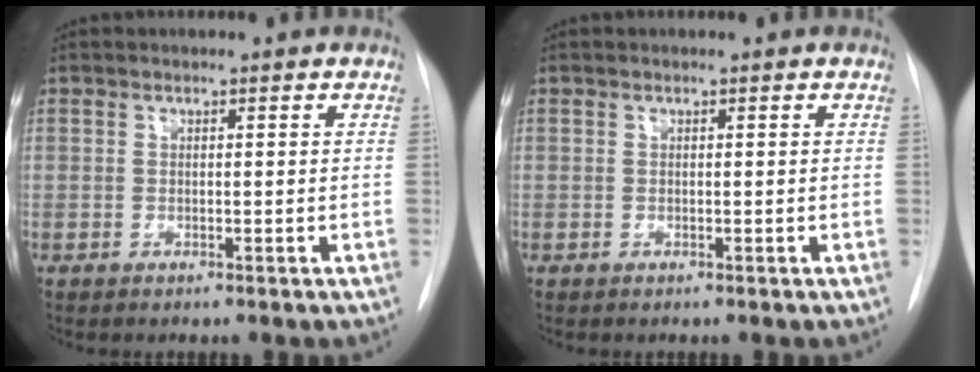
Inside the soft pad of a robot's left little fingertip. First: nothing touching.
{"total": 0.0}